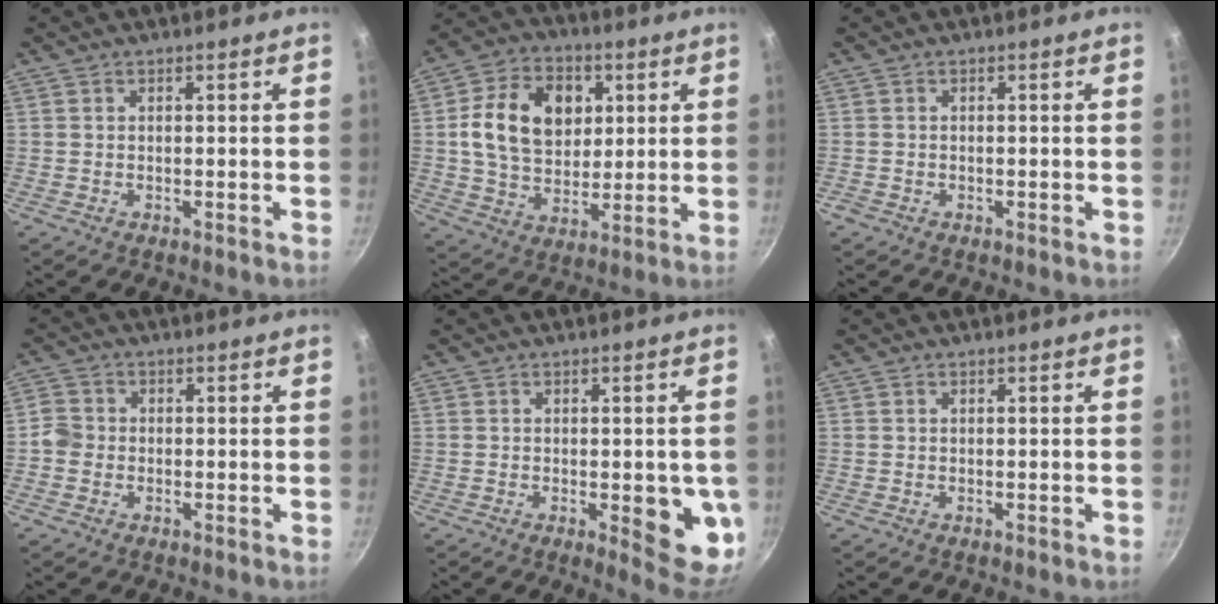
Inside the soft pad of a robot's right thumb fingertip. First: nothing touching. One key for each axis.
{"total": 16.3, "fx": 3.4, "fy": 12.2, "fz": 10.3, "tx": -0.151, "ty": 0.003, "tz": 0.053}
{"total": 0.6, "fx": -0.4, "fy": 0.5, "fz": 0.1, "tx": -0.003, "ty": 0.003, "tz": -0.007}
{"total": 3.2, "fx": -0.9, "fy": 2.9, "fz": 1.2, "tx": -0.013, "ty": 0.014, "tz": -0.026}
{"total": 9.7, "fx": -1.5, "fy": 3.7, "fz": 8.9, "tx": -0.078, "ty": -0.013, "tz": -0.015}
{"total": 0.0}